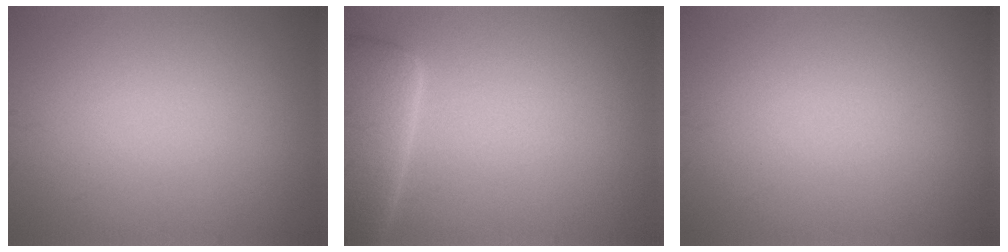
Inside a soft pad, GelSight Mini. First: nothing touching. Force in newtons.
{"total": 5.6, "press": 5.6, "slide": 0.5}
{"total": 0.0}